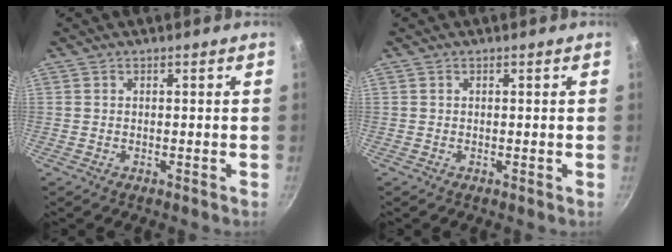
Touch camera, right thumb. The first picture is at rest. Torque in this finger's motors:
{"motor_torque": [1.60, 0.17, 0.08, 0.06, -0.02]}